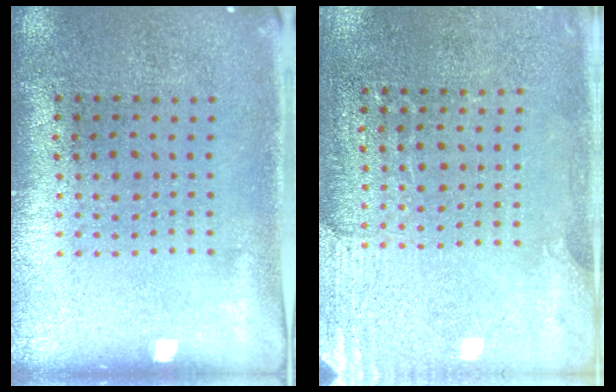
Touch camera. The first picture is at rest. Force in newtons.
{"total": 2.8, "press": 2.6, "slide": 0.8}